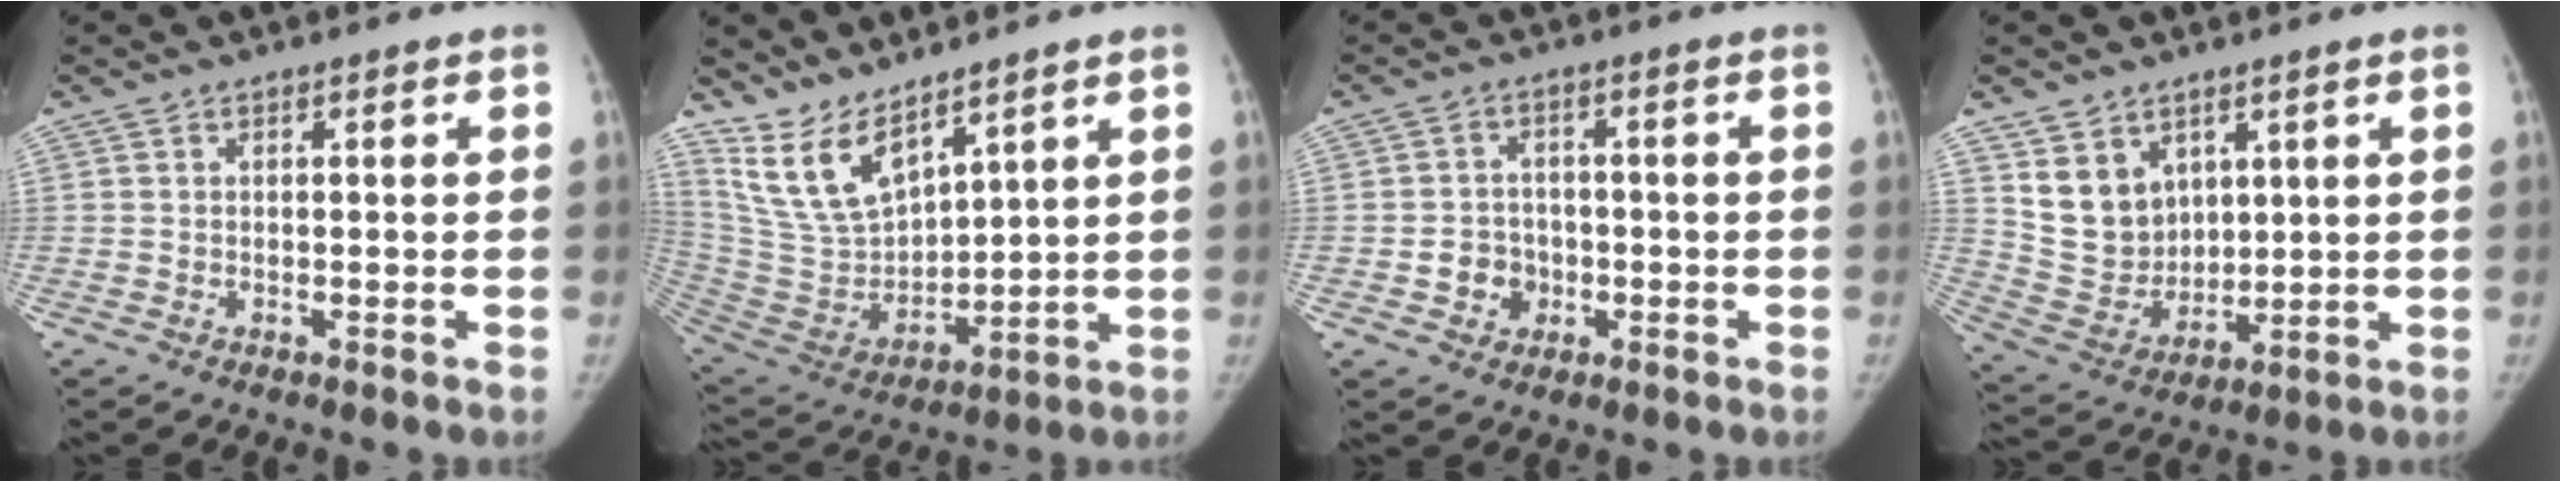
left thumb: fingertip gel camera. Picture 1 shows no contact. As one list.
[{"total": 12.7, "force": [9.7, 4.7, 6.7], "torque": [-0.112, -0.061, 0.215]}, {"total": 5.4, "force": [-1.5, 4.8, 1.9], "torque": [-0.005, 0.014, -0.025]}, {"total": 10.2, "force": [5.0, 7.9, 3.9], "torque": [-0.041, -0.037, 0.114]}]